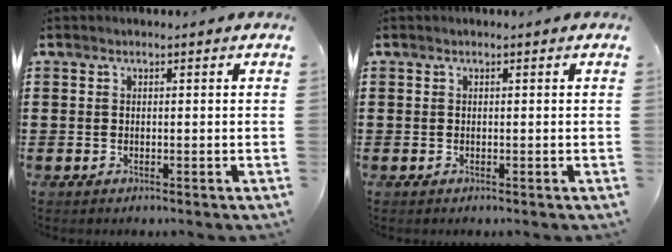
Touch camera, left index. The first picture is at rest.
{"total": 0.0}